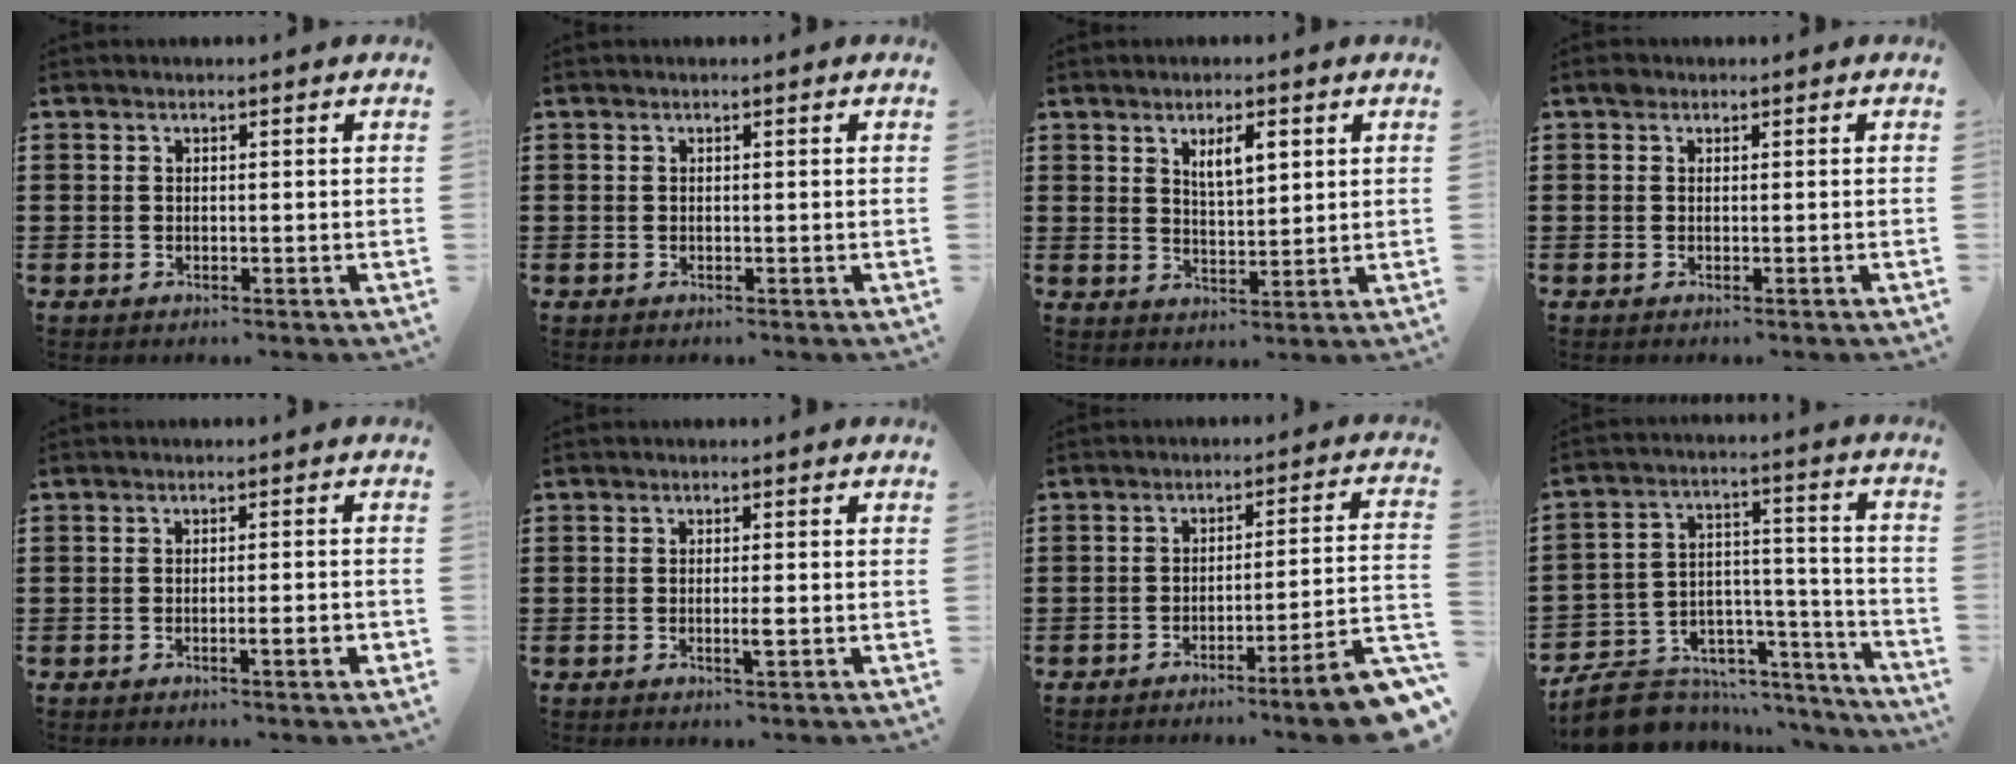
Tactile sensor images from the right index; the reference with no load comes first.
{"total": 0.0}
{"total": 3.9, "force": [1.9, 1.4, 3.1], "torque": [-0.050, 0.000, 0.027]}
{"total": 0.0}
{"total": 2.6, "force": [-0.9, 0.0, 2.4], "torque": [-0.039, -0.005, -0.016]}
{"total": 2.0, "force": [-0.5, 0.0, 1.9], "torque": [-0.033, -0.003, -0.010]}
{"total": 7.9, "force": [-5.4, -0.3, 5.7], "torque": [-0.090, -0.011, -0.103]}
{"total": 8.4, "force": [-7.1, 4.0, 1.8], "torque": [-0.039, 0.009, -0.129]}